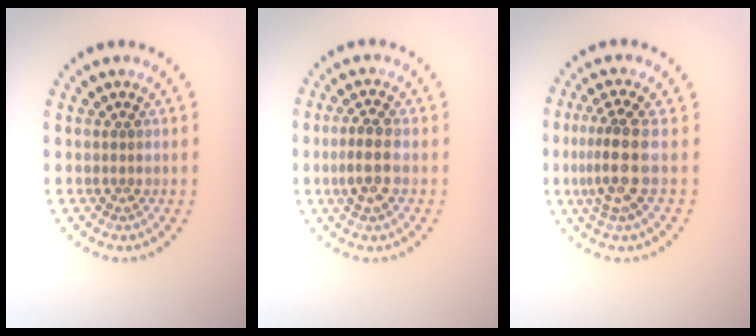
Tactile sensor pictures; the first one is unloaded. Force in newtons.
{"total": 2.7, "press": 2.5, "slide": 0.9}
{"total": 3.6, "press": 2.6, "slide": 2.5}